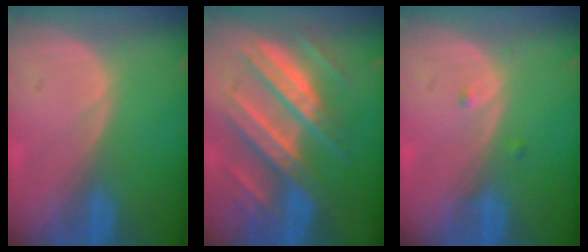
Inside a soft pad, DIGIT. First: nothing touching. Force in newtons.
{"total": 11.1, "press": 11.1, "slide": 1.0}
{"total": 0.8, "press": 0.8, "slide": 0.2}